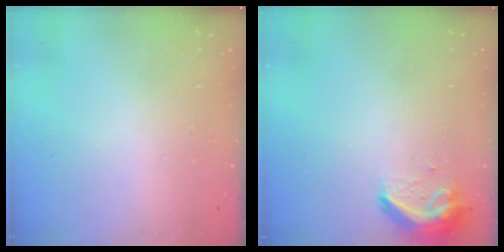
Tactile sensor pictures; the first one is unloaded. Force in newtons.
{"total": 9.5, "press": 9.5, "slide": 0.6}